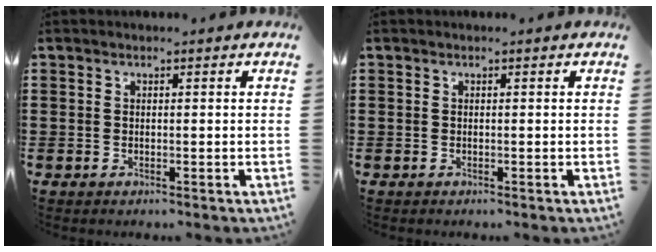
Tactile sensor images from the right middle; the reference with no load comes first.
{"total": 0.0}